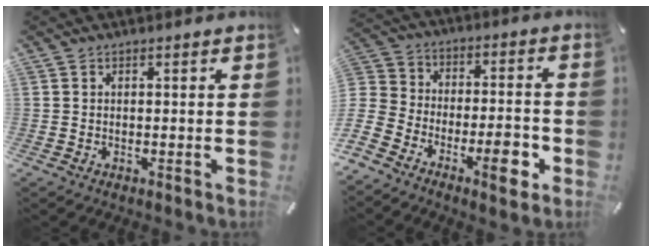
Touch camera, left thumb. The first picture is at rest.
{"total": 12.9, "force": [-7.5, 7.8, 7.0], "torque": [-0.091, 0.059, -0.127]}